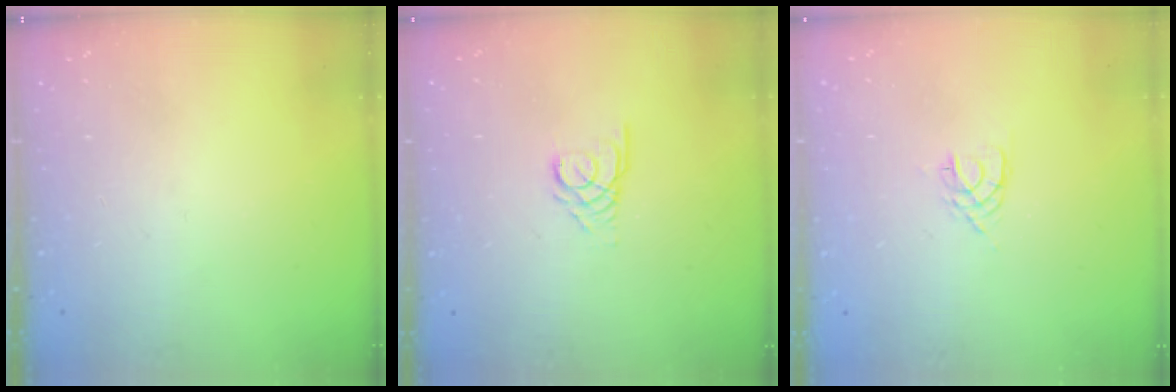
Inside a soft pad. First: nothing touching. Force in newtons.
{"total": 4.8, "press": 4.8, "slide": 0.3}
{"total": 2.0, "press": 1.9, "slide": 0.3}